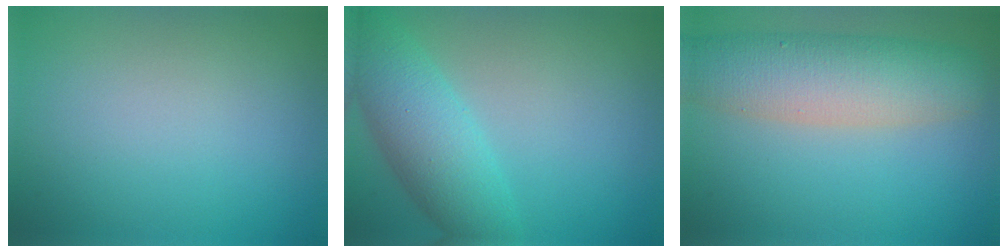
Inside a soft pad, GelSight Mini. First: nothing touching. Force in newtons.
{"total": 5.7, "press": 5.7, "slide": 0.2}
{"total": 7.2, "press": 7.2, "slide": 0.3}